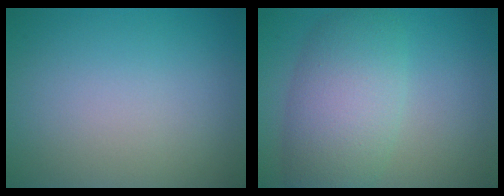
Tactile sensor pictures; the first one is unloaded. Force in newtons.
{"total": 6.8, "press": 6.8, "slide": 0.2}